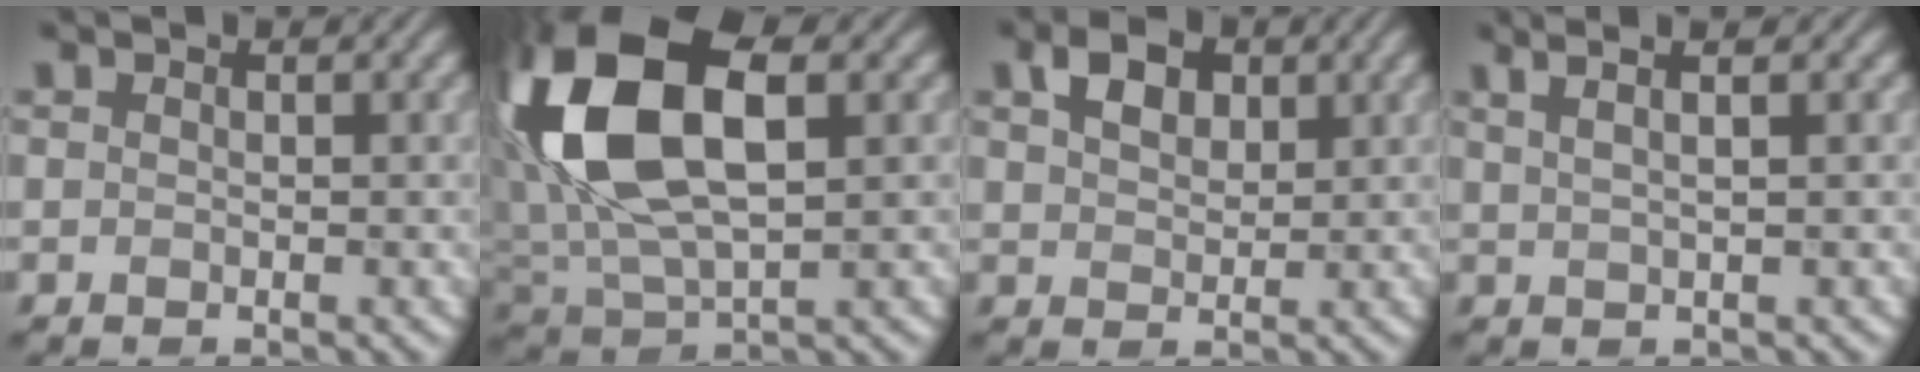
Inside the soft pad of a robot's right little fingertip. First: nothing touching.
{"total": 13.4, "force": [3.2, 7.1, 10.9], "torque": [-0.227, 0.017, 0.063]}
{"total": 3.4, "force": [1.7, 2.1, 1.9], "torque": [-0.041, 0.006, 0.030]}
{"total": 5.7, "force": [3.3, 2.4, 4.0], "torque": [-0.037, 0.041, 0.020]}